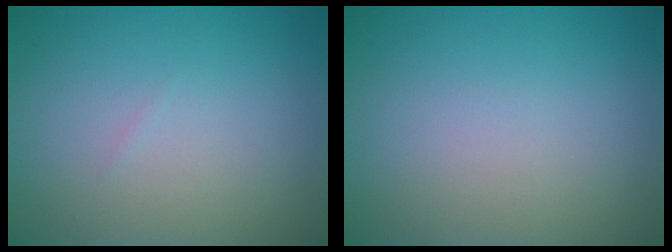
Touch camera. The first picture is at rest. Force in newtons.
{"total": 0.0}